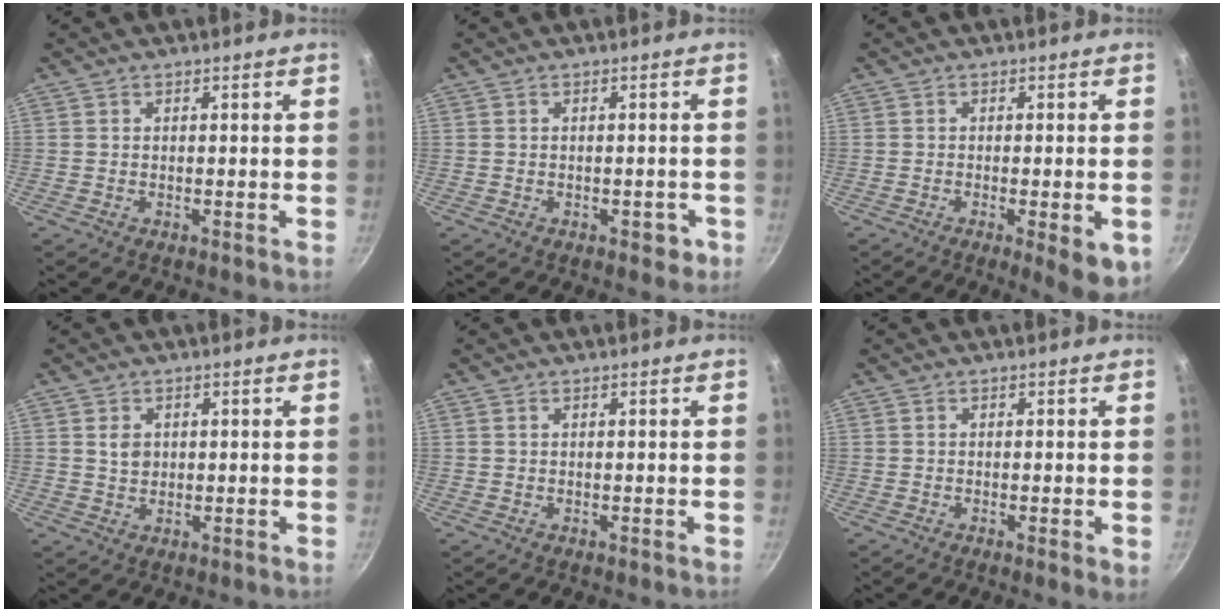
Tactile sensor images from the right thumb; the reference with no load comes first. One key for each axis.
{"total": 2.6, "fx": -1.1, "fy": 1.6, "fz": 1.7, "tx": -0.003, "ty": 0.016, "tz": -0.005}
{"total": 7.3, "fx": -2.6, "fy": 1.7, "fz": 6.7, "tx": -0.075, "ty": 0.000, "tz": -0.031}
{"total": 3.0, "fx": 0.7, "fy": 2.4, "fz": 1.7, "tx": -0.020, "ty": -0.002, "tz": 0.013}
{"total": 0.0}
{"total": 1.9, "fx": -0.4, "fy": 0.2, "fz": 1.8, "tx": -0.028, "ty": -0.008, "tz": -0.009}